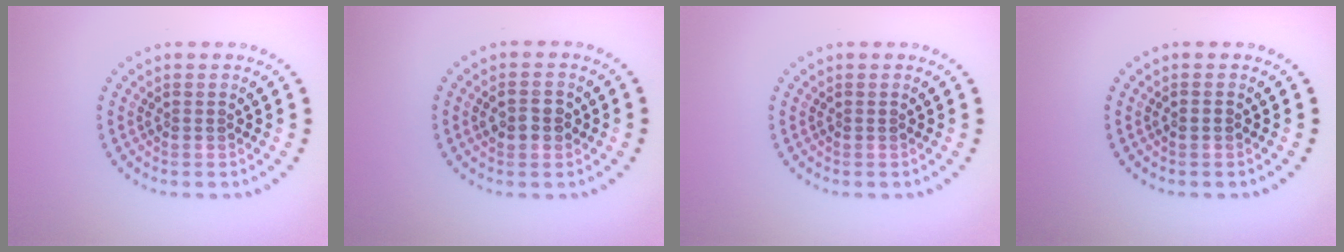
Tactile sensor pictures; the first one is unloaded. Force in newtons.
{"total": 2.3, "press": 2.3, "slide": 0.2}
{"total": 0.0}
{"total": 0.9, "press": 0.9, "slide": 0.2}